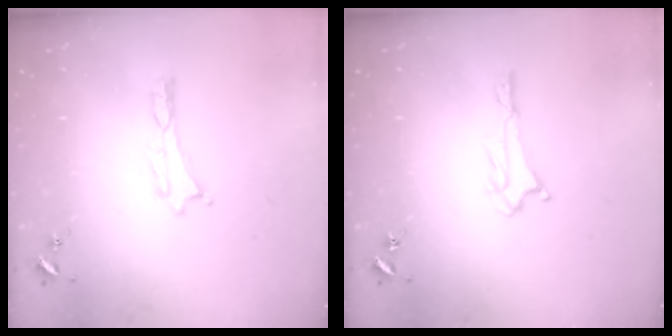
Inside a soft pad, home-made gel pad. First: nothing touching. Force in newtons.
{"total": 1.7, "press": 1.7, "slide": 0.2}